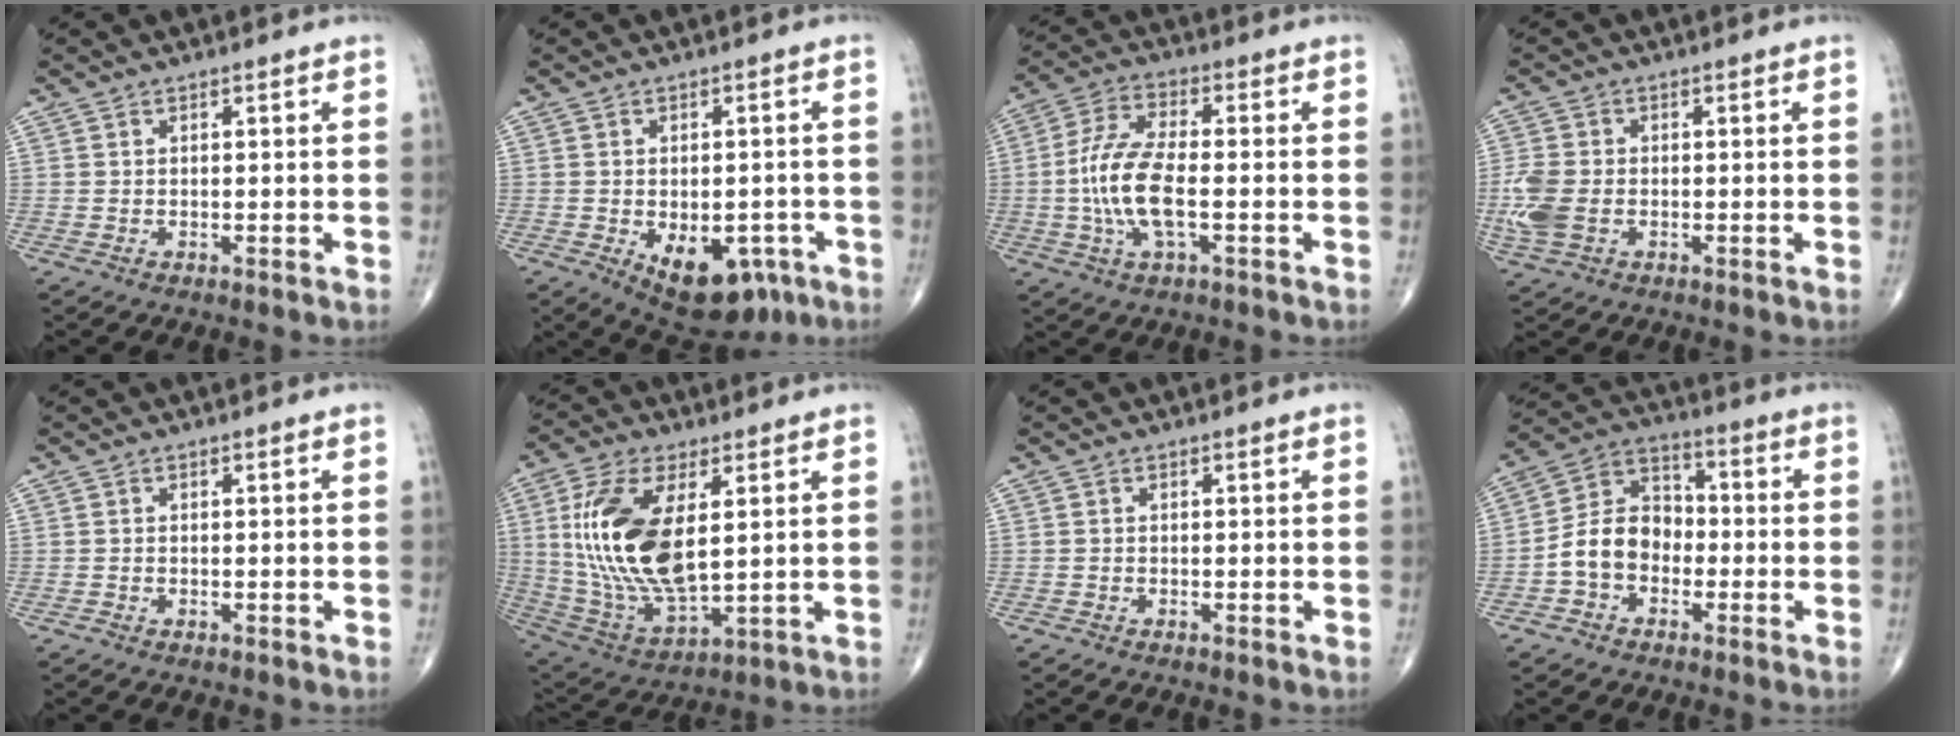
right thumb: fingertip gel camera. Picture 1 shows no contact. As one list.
[{"total": 12.5, "force": [-5.4, 7.3, 8.7], "torque": [-0.103, 0.010, -0.062]}, {"total": 11.8, "force": [-1.9, 4.5, 10.7], "torque": [-0.230, 0.016, -0.039]}, {"total": 6.8, "force": [-1.3, 4.7, 4.8], "torque": [-0.127, 0.004, -0.028]}, {"total": 0.0}, {"total": 20.1, "force": [3.5, 9.5, 17.4], "torque": [-0.354, -0.022, 0.076]}, {"total": 0.0}, {"total": 10.2, "force": [-2.7, 7.8, 6.1], "torque": [-0.090, 0.042, -0.064]}]